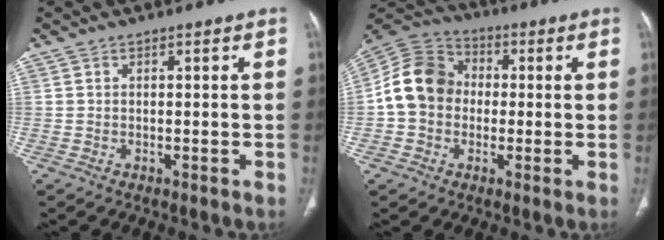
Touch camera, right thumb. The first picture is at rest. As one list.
[{"total": 12.6, "force": [-0.2, 10.6, 6.8], "torque": [-0.115, 0.035, -0.016]}]